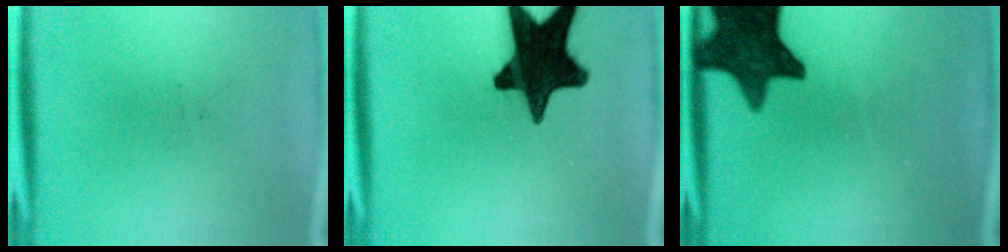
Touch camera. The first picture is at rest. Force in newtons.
{"total": 17.4}
{"total": 13.9}